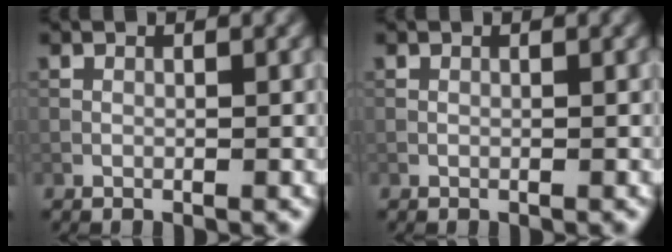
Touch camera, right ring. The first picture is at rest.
{"total": 0.0}